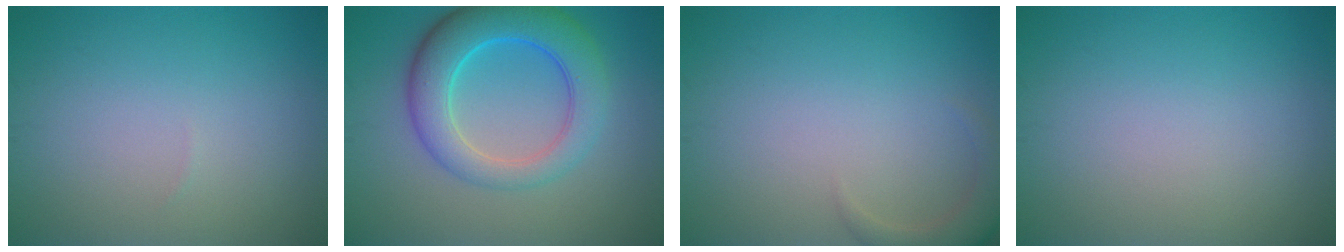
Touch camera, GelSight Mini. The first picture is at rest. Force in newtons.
{"total": 7.0, "press": 7.0, "slide": 0.2}
{"total": 2.6, "press": 2.6, "slide": 0.3}
{"total": 0.0}